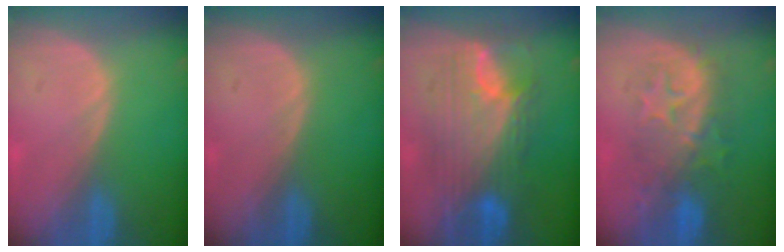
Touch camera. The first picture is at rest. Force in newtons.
{"total": 0.0}
{"total": 11.1, "press": 11.1, "slide": 1.1}
{"total": 8.4, "press": 8.3, "slide": 1.2}